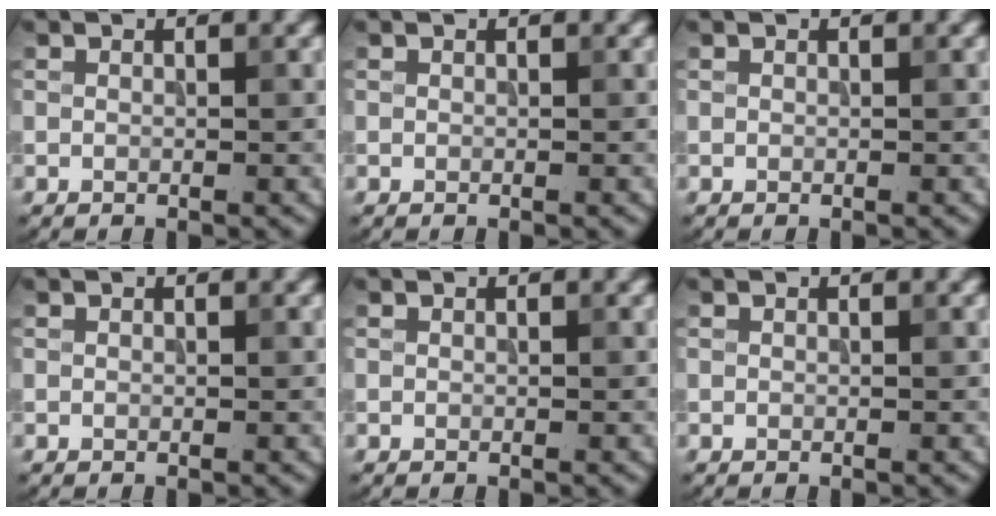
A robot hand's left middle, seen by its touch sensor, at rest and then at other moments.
{"total": 0.0}
{"total": 0.0}
{"total": 0.0}
{"total": 0.0}
{"total": 0.0}